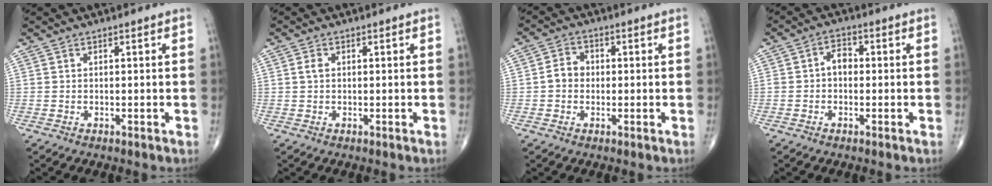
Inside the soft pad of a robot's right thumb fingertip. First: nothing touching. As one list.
[{"total": 1.5, "force": [0.2, 1.0, 1.0], "torque": [-0.018, 0.003, 0.003]}, {"total": 3.8, "force": [-0.3, 3.2, 2.0], "torque": [-0.025, 0.014, -0.013]}, {"total": 3.4, "force": [-0.3, 2.4, 2.4], "torque": [-0.028, 0.016, -0.012]}]